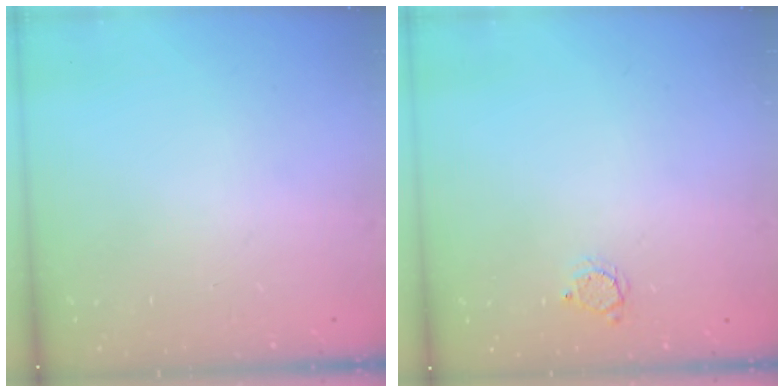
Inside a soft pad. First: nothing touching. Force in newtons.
{"total": 2.7, "press": 2.7, "slide": 0.2}